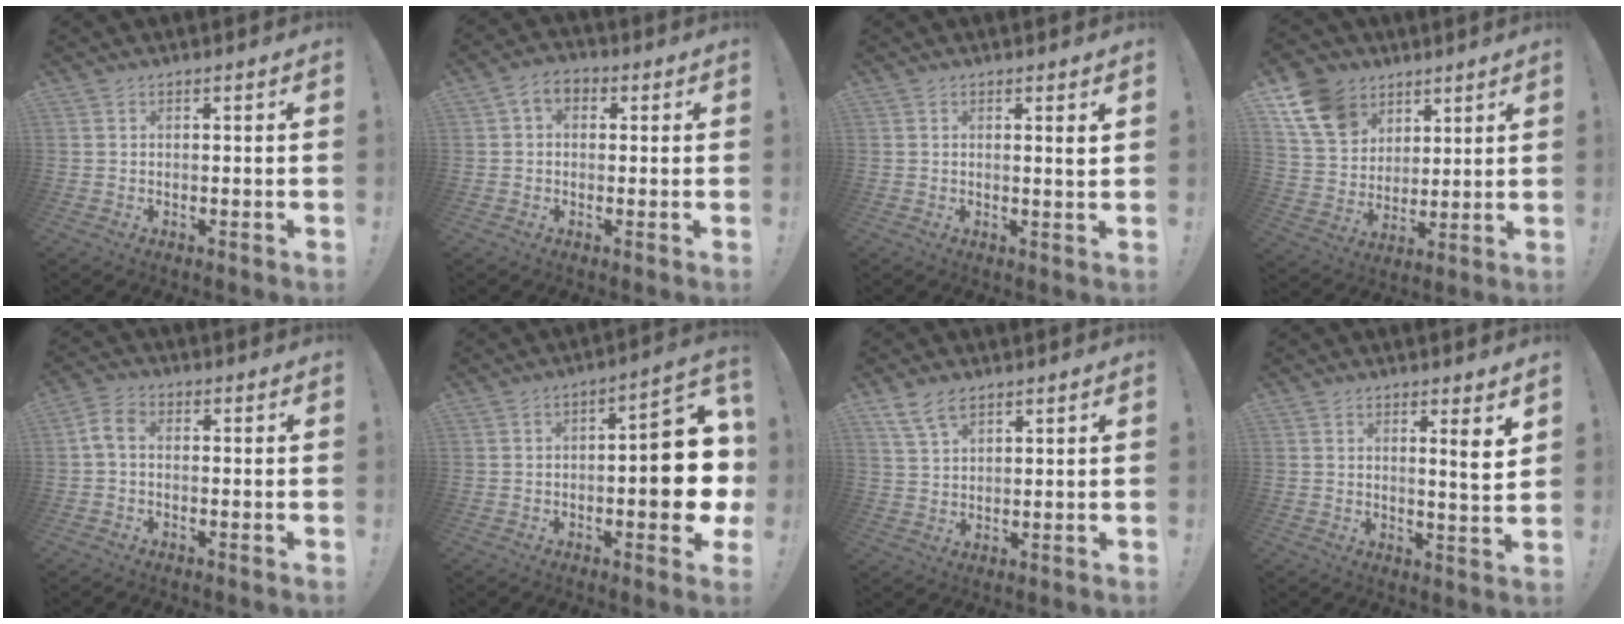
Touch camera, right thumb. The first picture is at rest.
{"total": 4.8, "force": [0.9, 3.5, 3.2], "torque": [-0.048, 0.005, 0.019]}
{"total": 2.0, "force": [1.0, -0.3, 1.7], "torque": [-0.019, -0.010, 0.014]}
{"total": 14.8, "force": [7.8, 11.0, 6.0], "torque": [-0.101, -0.041, 0.157]}
{"total": 4.2, "force": [-0.1, 2.6, 3.3], "torque": [-0.071, 0.004, -0.001]}
{"total": 14.4, "force": [-2.2, 4.9, 13.3], "torque": [-0.155, 0.006, -0.036]}
{"total": 6.9, "force": [4.6, 3.4, 3.7], "torque": [-0.072, -0.012, 0.090]}
{"total": 5.4, "force": [2.7, -0.1, 4.6], "torque": [-0.053, -0.030, 0.036]}